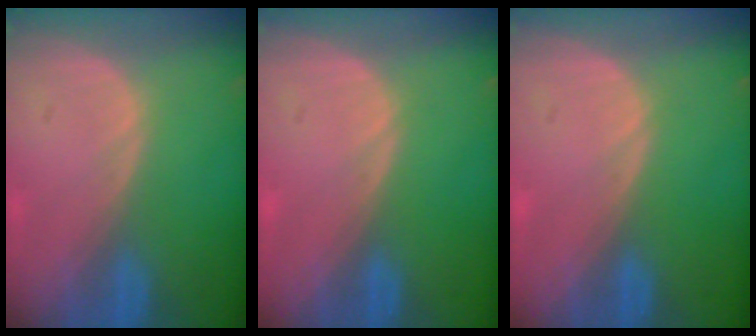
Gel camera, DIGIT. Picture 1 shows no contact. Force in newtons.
{"total": 0.0}
{"total": 0.0}